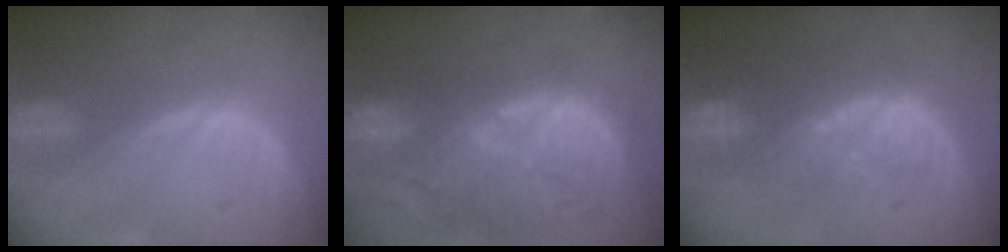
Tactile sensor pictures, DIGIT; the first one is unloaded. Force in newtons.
{"total": 15.4, "press": 13.4, "slide": 7.5}
{"total": 8.7, "press": 8.0, "slide": 3.6}